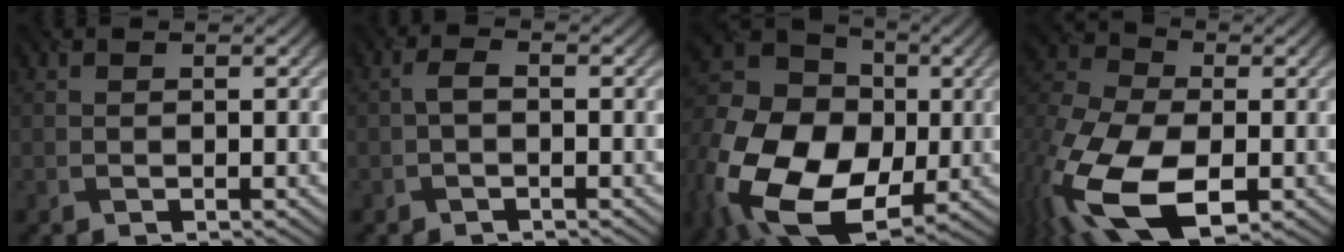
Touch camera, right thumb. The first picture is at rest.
{"total": 1.6, "force": [-0.4, 0.8, 1.4], "torque": [-0.031, 0.007, -0.011]}
{"total": 22.4, "force": [-5.2, 16.9, 13.7], "torque": [-0.312, -0.041, -0.109]}
{"total": 18.2, "force": [-7.2, 10.4, 13.1], "torque": [-0.333, -0.045, -0.133]}